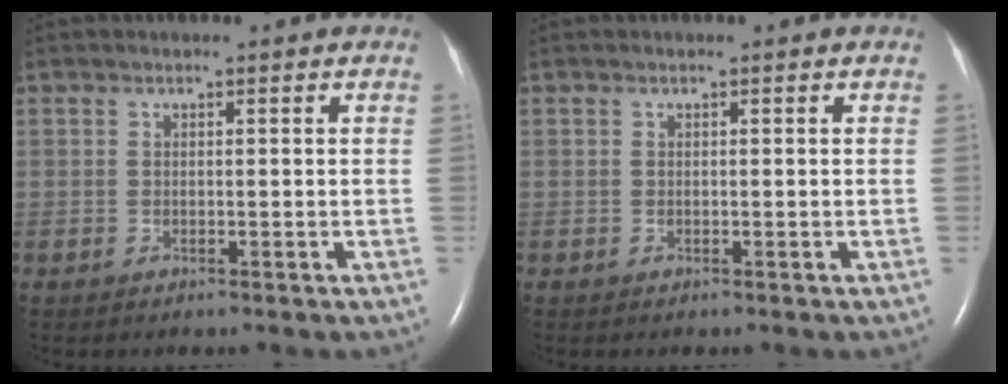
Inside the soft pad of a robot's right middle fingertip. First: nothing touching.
{"total": 0.0}